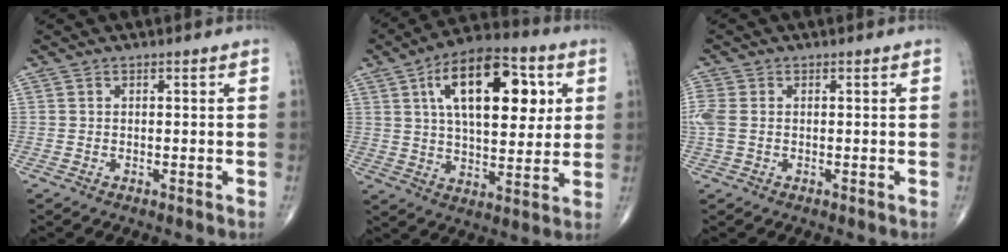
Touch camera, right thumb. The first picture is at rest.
{"total": 20.6, "force": [6.4, 10.1, 16.8], "torque": [-0.234, -0.005, 0.096]}
{"total": 3.9, "force": [-0.1, 2.5, 3.0], "torque": [-0.101, 0.005, -0.003]}